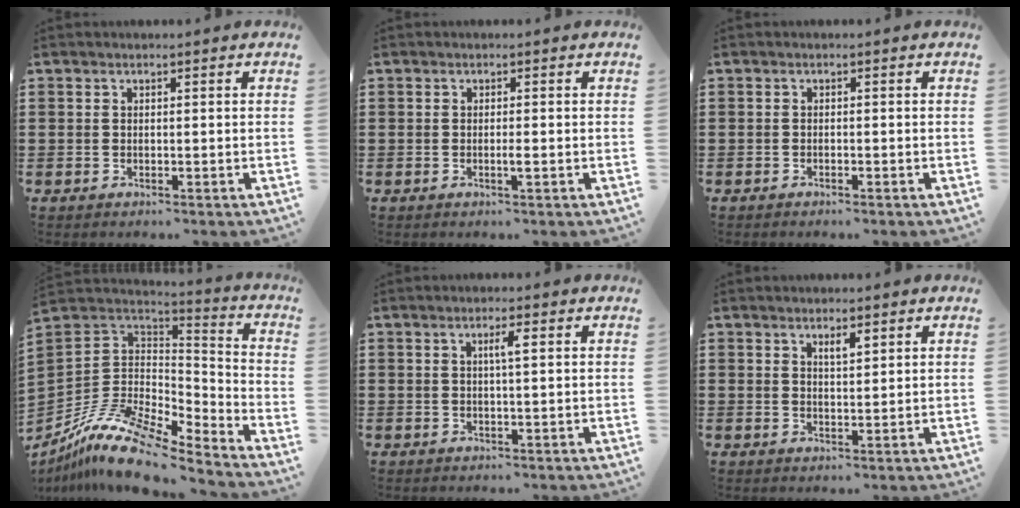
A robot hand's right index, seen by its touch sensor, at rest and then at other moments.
{"total": 1.1, "force": [-0.3, 0.1, 1.1], "torque": [-0.019, -0.003, -0.006]}
{"total": 0.6, "force": [-0.6, 0.0, 0.1], "torque": [-0.004, -0.002, -0.012]}
{"total": 12.9, "force": [-9.7, 4.6, 7.3], "torque": [-0.158, 0.022, -0.187]}
{"total": 2.3, "force": [0.6, 0.2, 2.2], "torque": [-0.043, 0.003, 0.007]}
{"total": 2.0, "force": [1.2, 0.6, 1.4], "torque": [-0.023, 0.000, 0.019]}